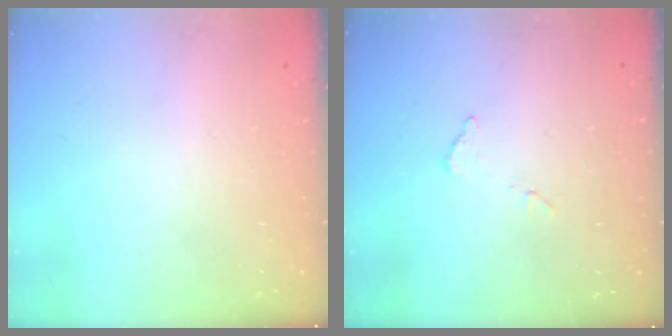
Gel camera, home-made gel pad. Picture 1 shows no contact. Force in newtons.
{"total": 5.8, "press": 5.8, "slide": 0.2}